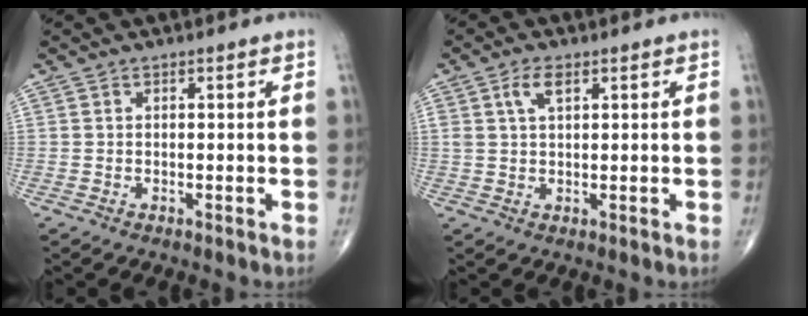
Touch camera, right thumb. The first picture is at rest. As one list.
[{"total": 3.5, "force": [1.6, 1.6, 2.7], "torque": [-0.053, 0.002, 0.034]}]